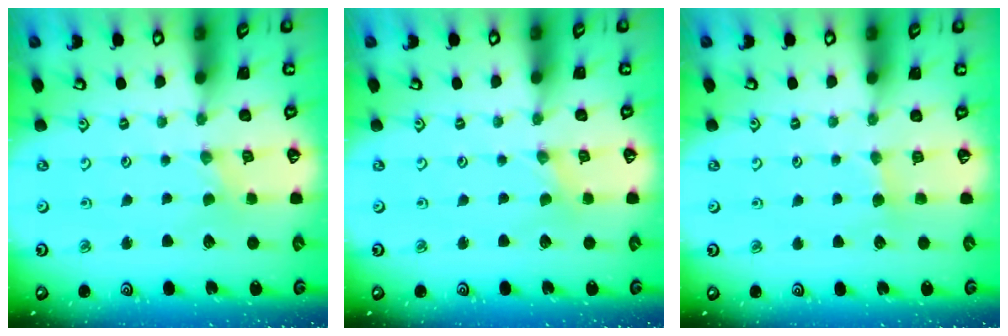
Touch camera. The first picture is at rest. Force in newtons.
{"total": 0.0}
{"total": 2.7, "press": 2.6, "slide": 0.4}